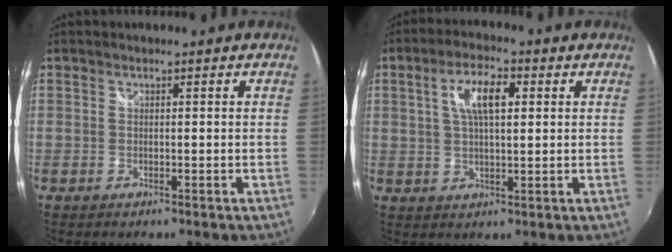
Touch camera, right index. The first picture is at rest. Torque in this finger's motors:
{"motor_torque": [0.17, 0.02, 0.19, 0.07]}